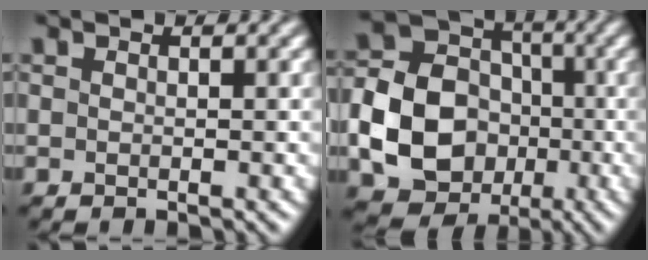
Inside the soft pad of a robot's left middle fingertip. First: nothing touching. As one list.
[{"total": 10.8, "force": [-2.2, 8.8, 5.8], "torque": [-0.114, -0.006, -0.048]}]